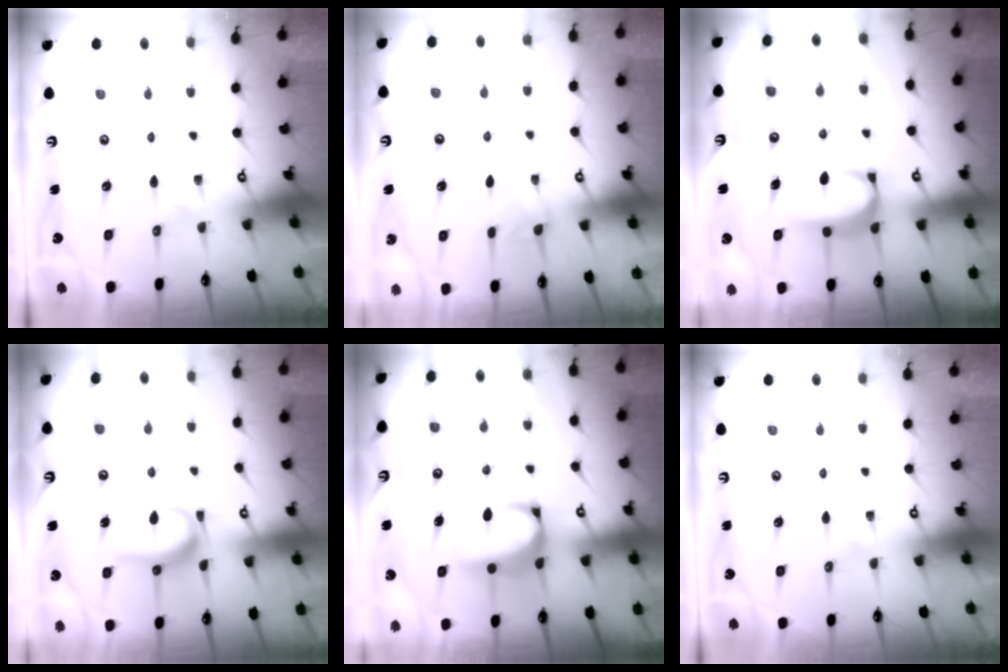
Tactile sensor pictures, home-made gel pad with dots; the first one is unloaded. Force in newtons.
{"total": 1.8, "press": 1.8, "slide": 0.4}
{"total": 2.0, "press": 1.9, "slide": 0.6}
{"total": 4.8, "press": 4.8, "slide": 0.7}
{"total": 2.4, "press": 2.3, "slide": 0.9}
{"total": 0.0}